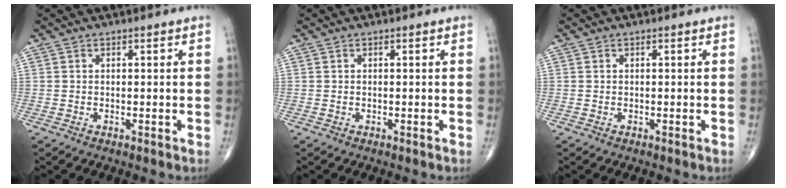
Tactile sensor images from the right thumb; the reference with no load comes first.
{"total": 0.0}
{"total": 0.0}